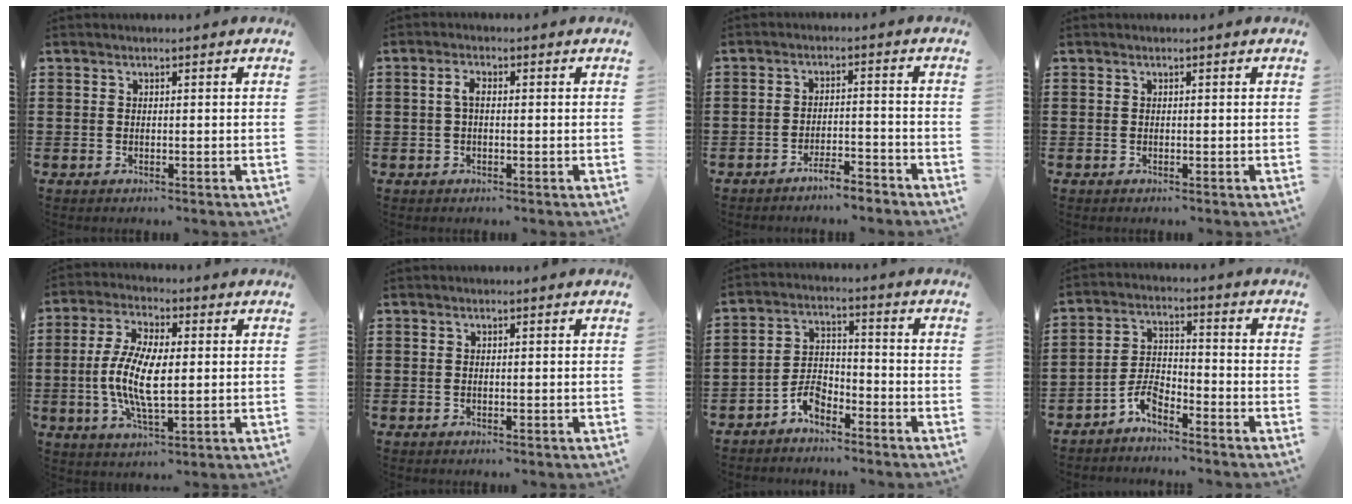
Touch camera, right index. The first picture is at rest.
{"total": 2.2, "force": [-0.1, 0.9, 2.0], "torque": [-0.046, 0.000, -0.004]}
{"total": 3.7, "force": [-3.6, 0.1, 1.1], "torque": [-0.021, 0.003, -0.071]}
{"total": 0.0}
{"total": 9.8, "force": [-0.3, 3.6, 9.1], "torque": [-0.197, -0.007, -0.009]}
{"total": 0.0}
{"total": 4.4, "force": [-3.5, 1.9, 1.8], "torque": [-0.042, 0.007, -0.068]}
{"total": 4.3, "force": [-3.7, 1.1, 1.7], "torque": [-0.049, 0.001, -0.077]}